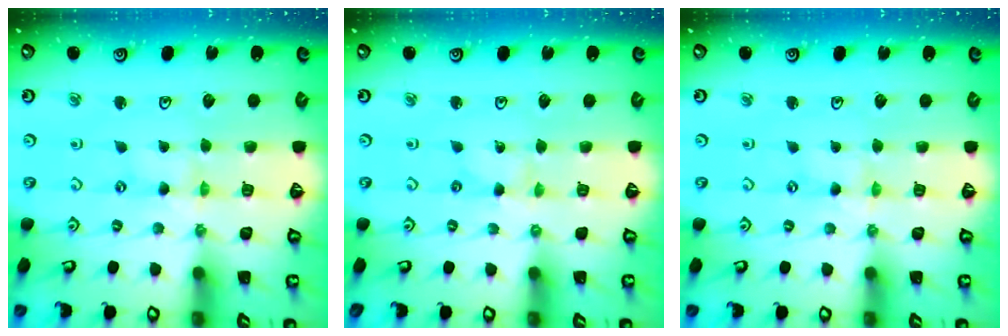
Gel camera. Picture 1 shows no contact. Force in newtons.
{"total": 0.0}
{"total": 0.0}